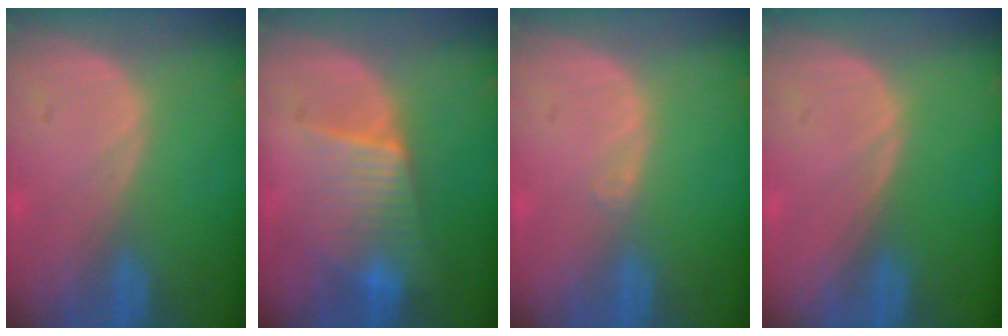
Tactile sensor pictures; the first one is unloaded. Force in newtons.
{"total": 6.3, "press": 6.2, "slide": 0.8}
{"total": 0.6, "press": 0.5, "slide": 0.4}
{"total": 0.0}